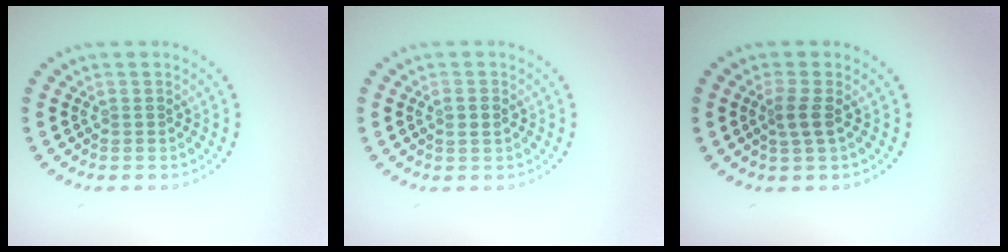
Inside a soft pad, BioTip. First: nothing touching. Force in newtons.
{"total": 1.1, "press": 1.0, "slide": 0.4}
{"total": 1.7, "press": 1.4, "slide": 1.0}